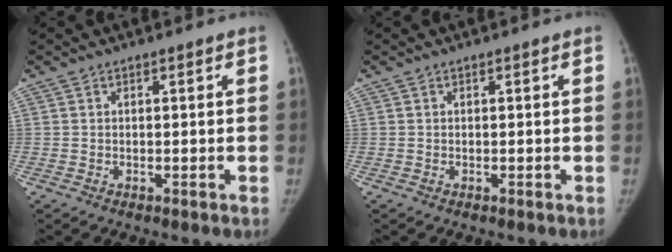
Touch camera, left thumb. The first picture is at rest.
{"total": 0.0}